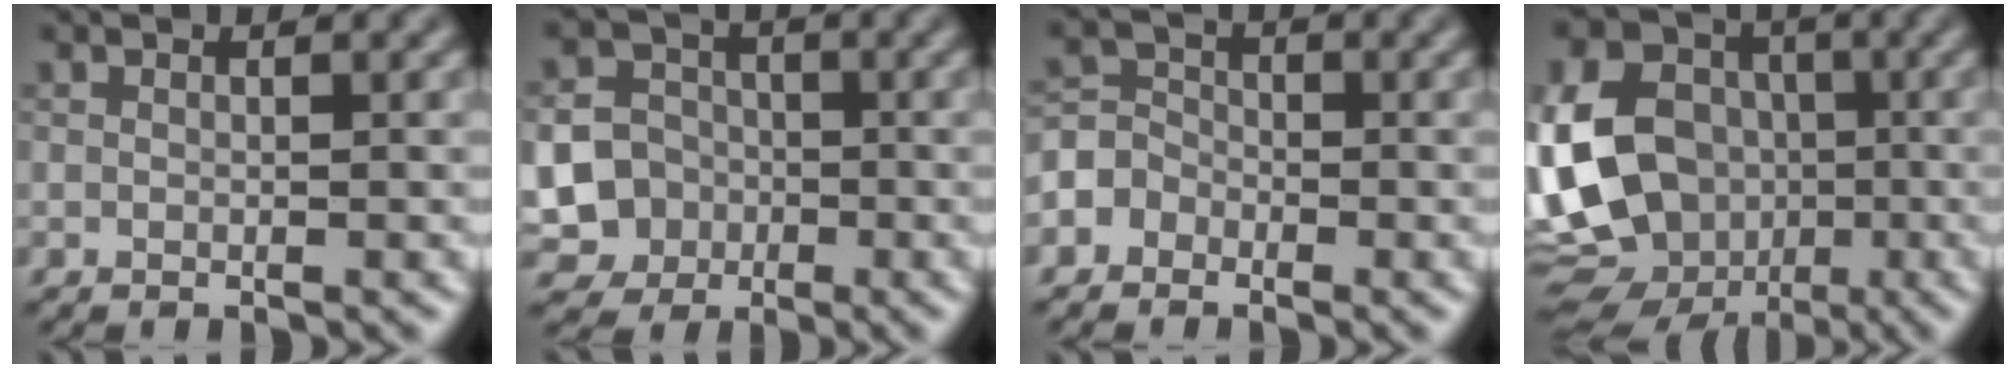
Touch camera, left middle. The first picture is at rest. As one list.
[{"total": 12.3, "force": [-3.6, 11.4, 3.0], "torque": [-0.092, -0.020, -0.090]}, {"total": 2.9, "force": [-1.6, 2.4, 0.5], "torque": [0.007, 0.008, -0.042]}, {"total": 15.1, "force": [-3.4, 12.6, 7.7], "torque": [-0.168, -0.015, -0.072]}]